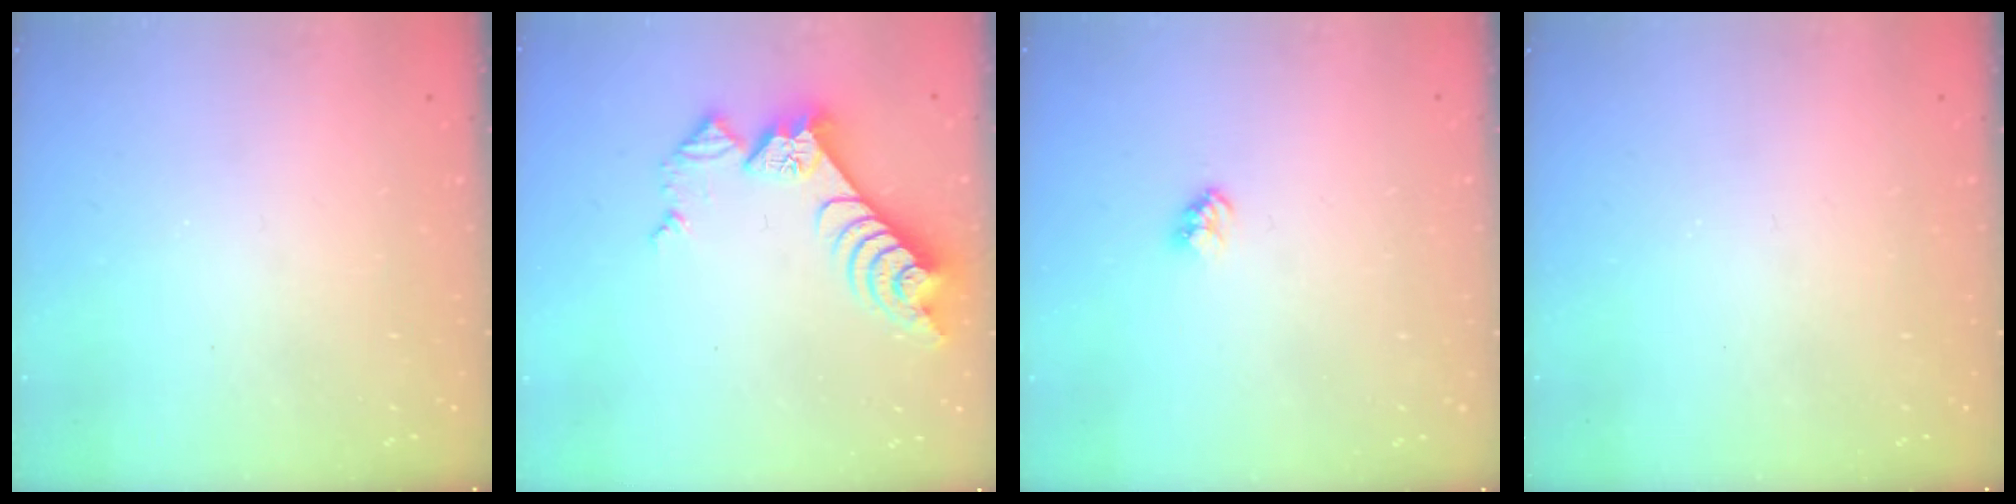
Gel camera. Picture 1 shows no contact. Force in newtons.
{"total": 10.2, "press": 10.2, "slide": 1.2}
{"total": 2.5, "press": 2.4, "slide": 0.4}
{"total": 0.0}